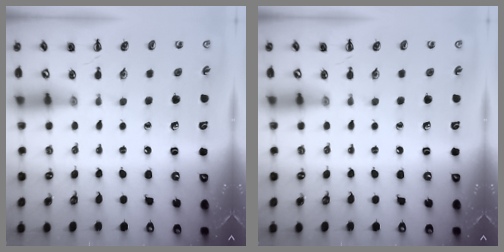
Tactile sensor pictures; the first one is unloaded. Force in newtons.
{"total": 0.0}